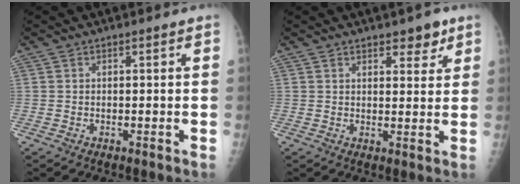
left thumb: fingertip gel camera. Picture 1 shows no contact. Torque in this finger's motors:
{"motor_torque": [-0.19, 0.35, -0.42, -0.07, 0.05]}